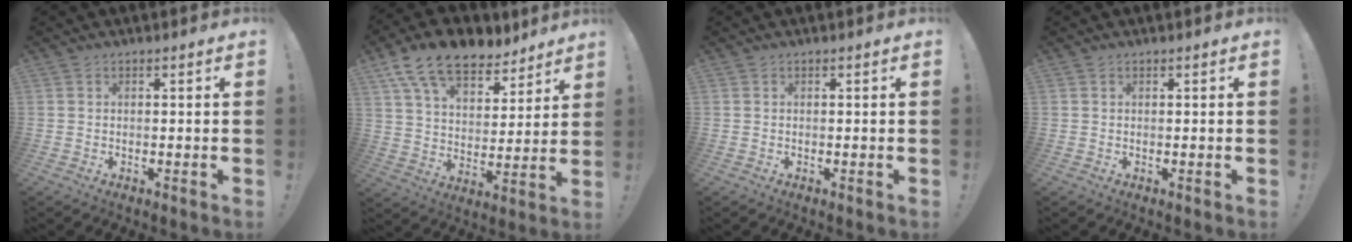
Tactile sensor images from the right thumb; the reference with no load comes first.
{"total": 15.4, "force": [10.8, 8.1, 7.6], "torque": [-0.135, -0.068, 0.199]}
{"total": 0.0}
{"total": 0.0}